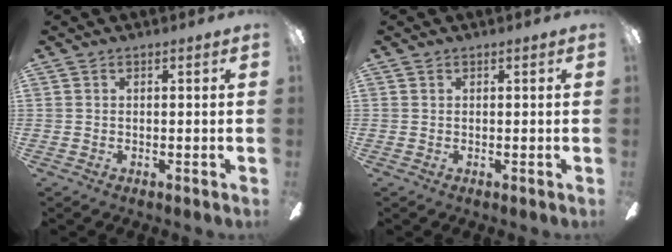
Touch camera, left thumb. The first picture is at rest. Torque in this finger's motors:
{"motor_torque": [0.00, 0.00, -0.15, 0.14, 0.00]}